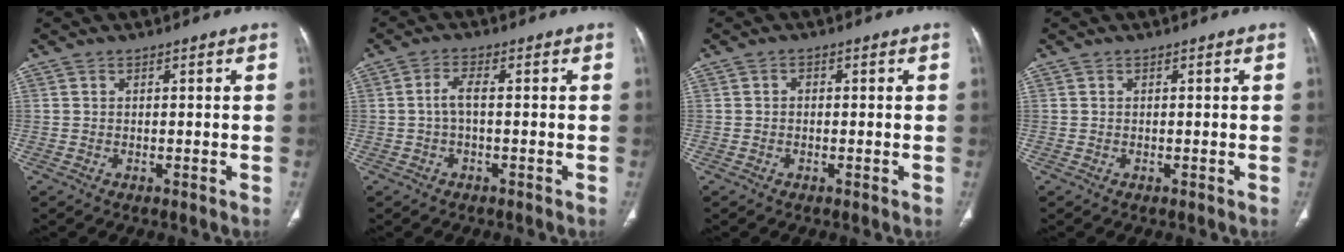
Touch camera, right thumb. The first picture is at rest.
{"total": 2.7, "force": [-0.2, 0.8, 2.6], "torque": [-0.058, 0.009, -0.006]}
{"total": 0.8, "force": [-0.1, 0.6, 0.5], "torque": [-0.003, 0.000, -0.006]}
{"total": 0.0}